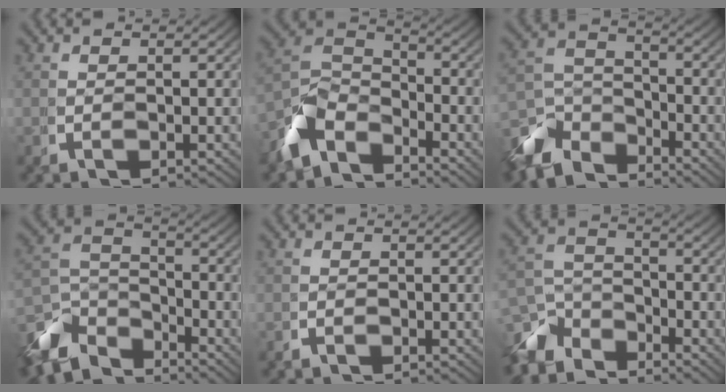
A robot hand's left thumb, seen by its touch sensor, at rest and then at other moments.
{"total": 7.3, "force": [-2.4, 4.8, 4.9], "torque": [-0.100, -0.019, -0.044]}
{"total": 7.9, "force": [-4.5, 4.8, 4.3], "torque": [-0.068, -0.026, -0.075]}
{"total": 8.6, "force": [-4.4, 5.3, 5.1], "torque": [-0.094, -0.030, -0.070]}
{"total": 0.6, "force": [-0.6, 0.1, -0.1], "torque": [0.006, -0.004, -0.014]}
{"total": 6.9, "force": [-4.0, 4.4, 3.6], "torque": [-0.051, -0.027, -0.064]}